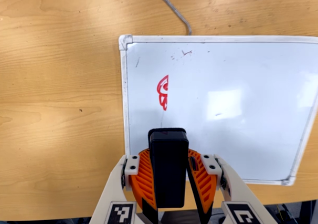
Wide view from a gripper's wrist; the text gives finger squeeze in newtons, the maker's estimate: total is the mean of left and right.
{"total": 11.4, "left": 10.1, "right": 12.7}